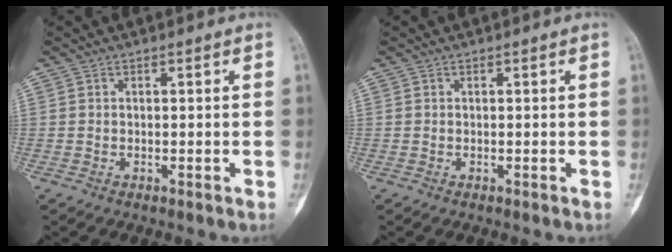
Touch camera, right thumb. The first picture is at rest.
{"total": 0.0}